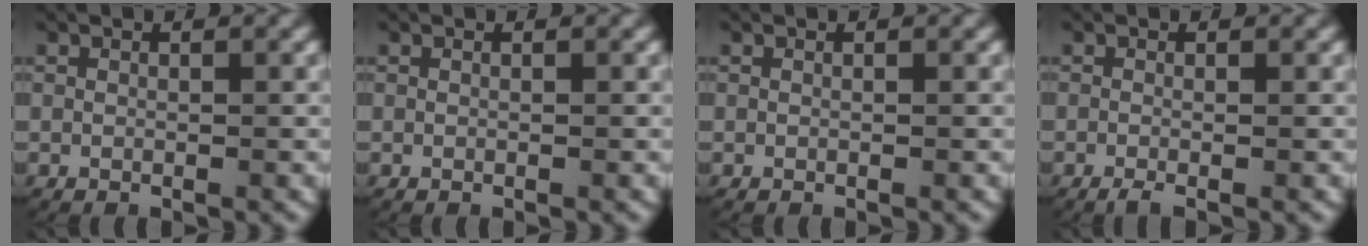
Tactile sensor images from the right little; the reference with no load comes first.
{"total": 0.0}
{"total": 0.0}
{"total": 1.3, "force": [-1.0, 0.2, 0.9], "torque": [-0.018, -0.007, -0.015]}